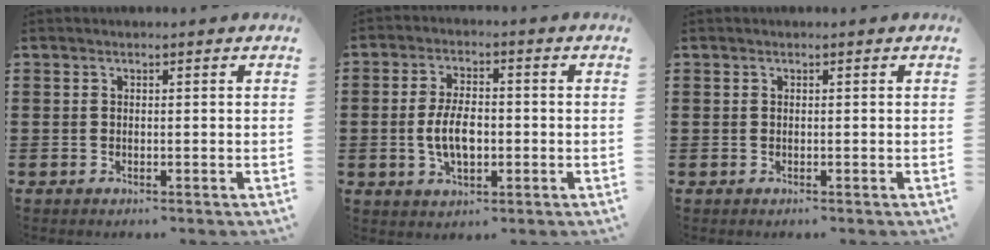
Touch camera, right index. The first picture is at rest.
{"total": 6.2, "force": [-0.8, 3.2, 5.2], "torque": [-0.100, 0.002, -0.018]}
{"total": 0.0}